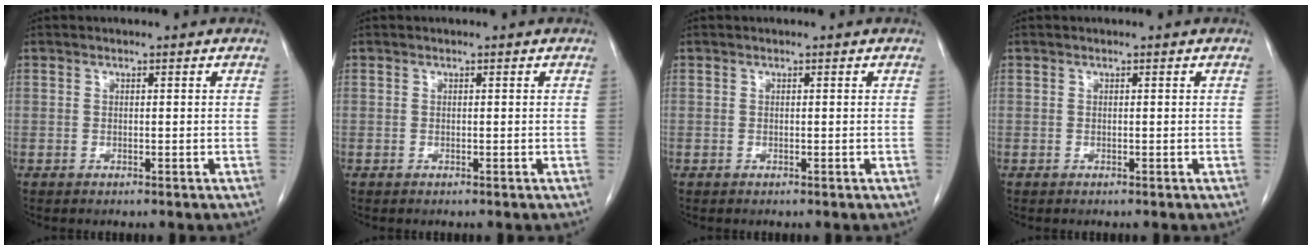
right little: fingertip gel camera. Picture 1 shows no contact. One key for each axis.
{"total": 0.0}
{"total": 0.0}
{"total": 0.0}